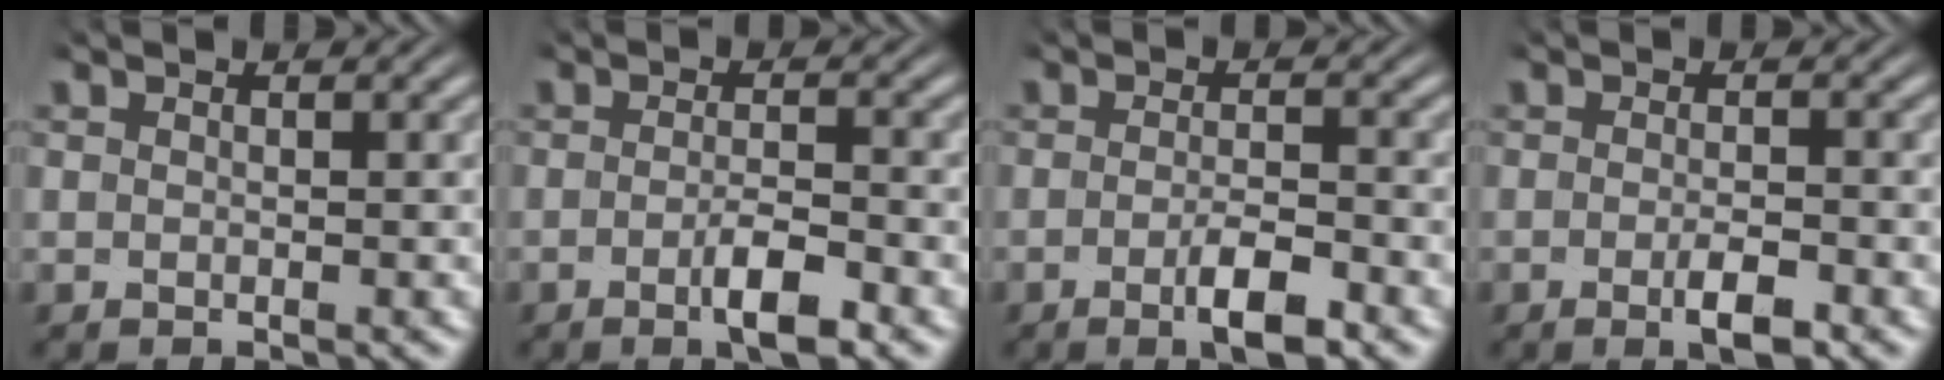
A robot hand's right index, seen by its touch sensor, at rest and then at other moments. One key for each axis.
{"total": 3.2, "fx": -1.6, "fy": 0.6, "fz": 2.7, "tx": -0.044, "ty": -0.005, "tz": -0.031}
{"total": 3.6, "fx": -1.8, "fy": 0.7, "fz": 3.0, "tx": -0.047, "ty": -0.007, "tz": -0.033}
{"total": 2.7, "fx": -1.4, "fy": 0.8, "fz": 2.2, "tx": -0.038, "ty": -0.002, "tz": -0.027}